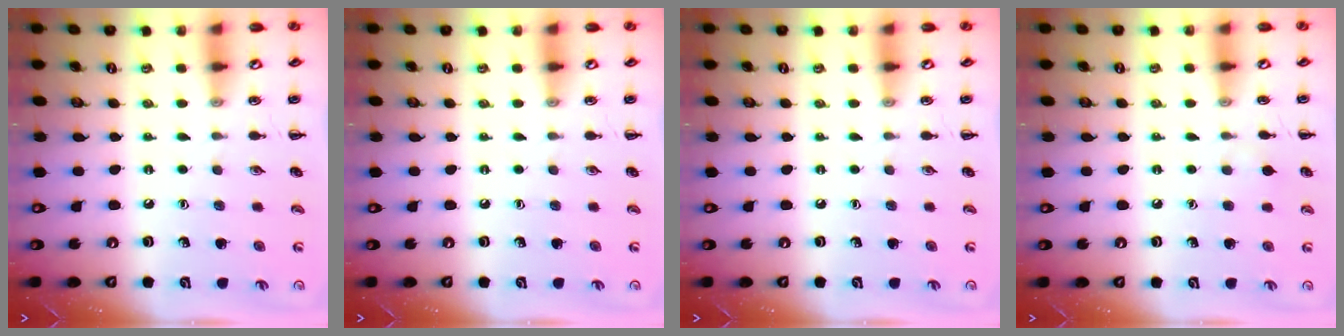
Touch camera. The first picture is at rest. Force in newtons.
{"total": 0.0}
{"total": 0.0}
{"total": 4.0, "press": 3.7, "slide": 1.6}